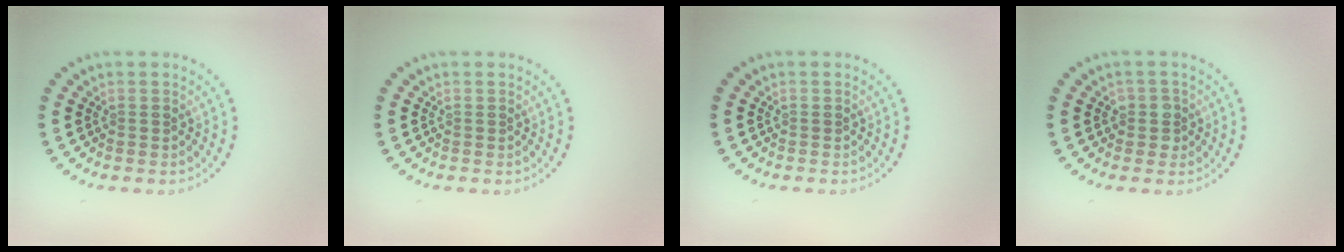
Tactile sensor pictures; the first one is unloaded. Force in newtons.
{"total": 0.0}
{"total": 0.0}
{"total": 1.5, "press": 1.4, "slide": 0.6}